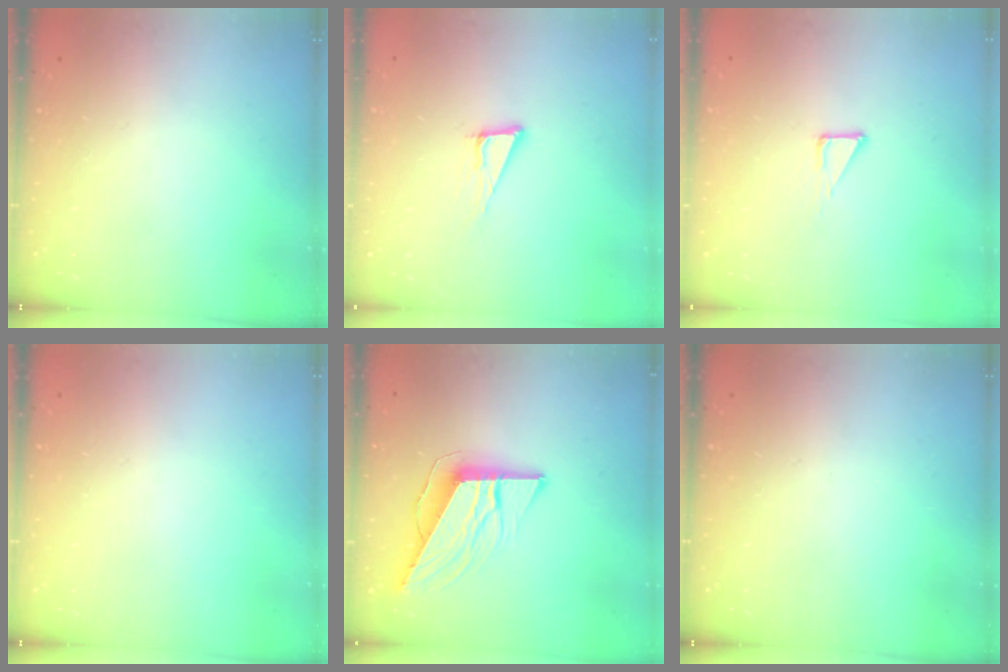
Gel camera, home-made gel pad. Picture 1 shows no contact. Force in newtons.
{"total": 8.3, "press": 7.6, "slide": 3.4}
{"total": 5.1, "press": 5.0, "slide": 0.4}
{"total": 0.0}
{"total": 12.4, "press": 12.3, "slide": 1.5}
{"total": 0.0}